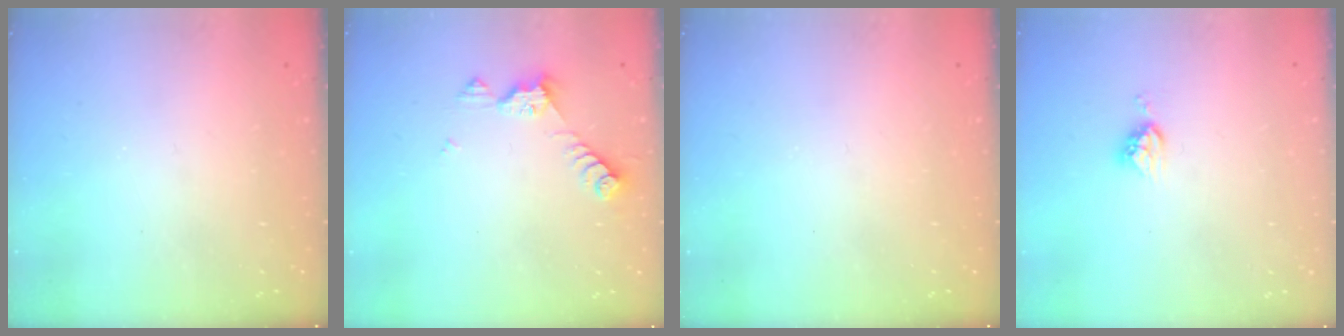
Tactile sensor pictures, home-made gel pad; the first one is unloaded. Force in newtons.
{"total": 6.7, "press": 6.7, "slide": 0.4}
{"total": 0.0}
{"total": 5.4, "press": 5.4, "slide": 0.1}